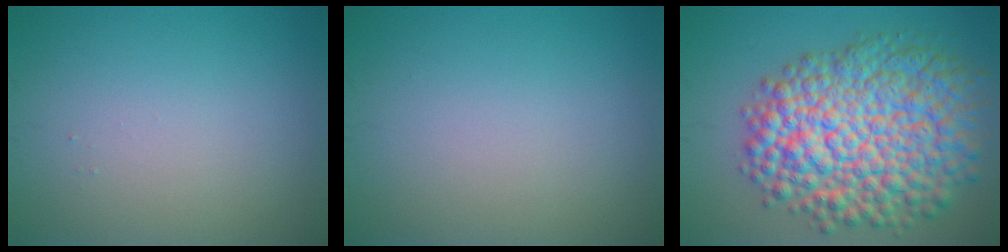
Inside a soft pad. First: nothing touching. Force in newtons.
{"total": 0.0}
{"total": 12.5, "press": 12.5, "slide": 0.4}